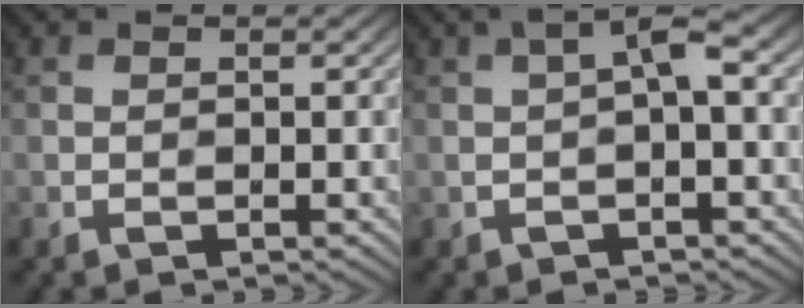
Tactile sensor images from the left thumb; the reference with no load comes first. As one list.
[{"total": 4.1, "force": [0.1, 0.5, 4.1], "torque": [-0.065, 0.014, -0.007]}]